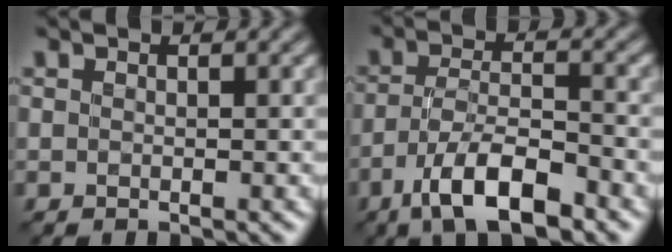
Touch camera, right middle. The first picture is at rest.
{"total": 7.0, "force": [-4.4, 2.2, 5.0], "torque": [-0.089, 0.003, -0.082]}